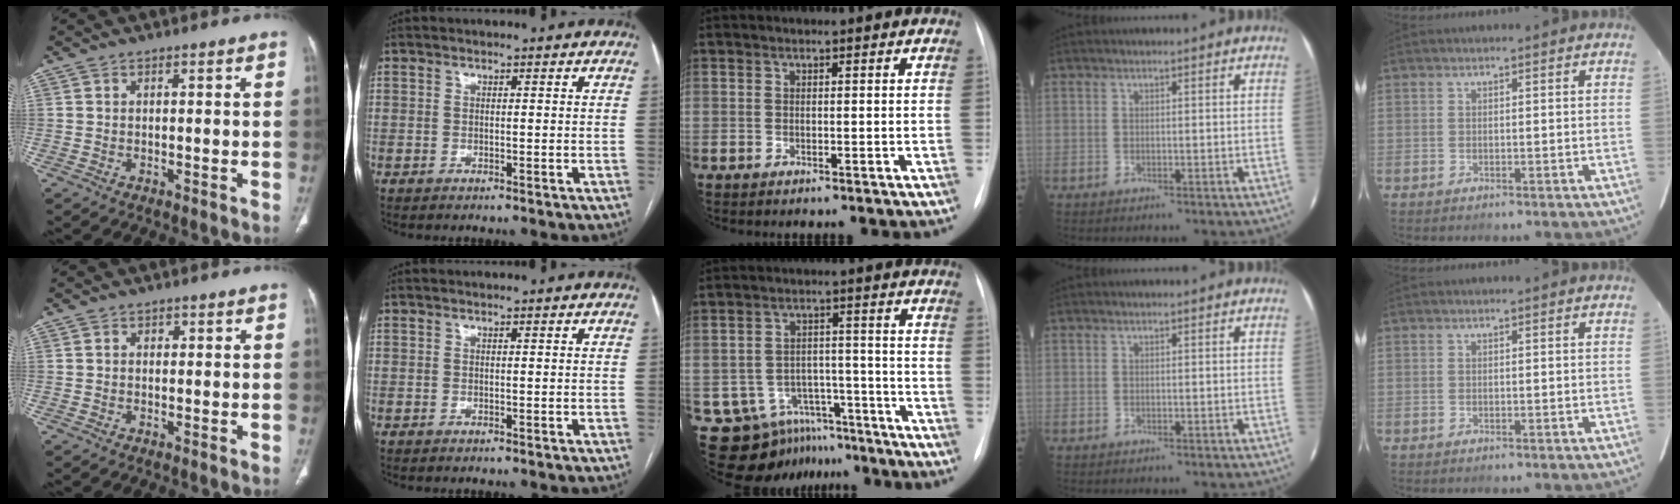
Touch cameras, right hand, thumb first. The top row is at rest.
{"thumb": {"total": 0.7, "force": [0.2, 0.7, 0.3], "torque": [0.000, 0.002, 0.001]}, "middle": {"total": 11.7, "force": [-8.8, 7.7, 1.3], "torque": [-0.017, 0.046, -0.117]}}